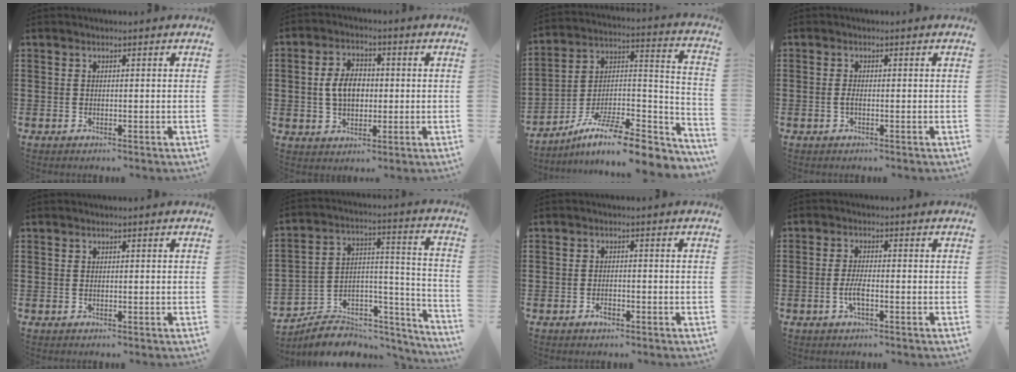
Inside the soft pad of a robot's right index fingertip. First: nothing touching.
{"total": 5.9, "force": [0.1, 3.8, 4.5], "torque": [-0.099, 0.005, -0.007]}
{"total": 11.5, "force": [-8.8, 2.6, 7.0], "torque": [-0.111, 0.019, -0.162]}
{"total": 1.2, "force": [-0.4, 0.2, 1.1], "torque": [-0.029, -0.006, -0.010]}
{"total": 0.0}
{"total": 6.1, "force": [-5.1, 3.1, 1.1], "torque": [-0.019, 0.003, -0.093]}
{"total": 1.7, "force": [-0.9, 0.6, 1.3], "torque": [-0.025, 0.000, -0.016]}
{"total": 3.0, "force": [-1.0, 0.5, 2.8], "torque": [-0.063, -0.006, -0.022]}